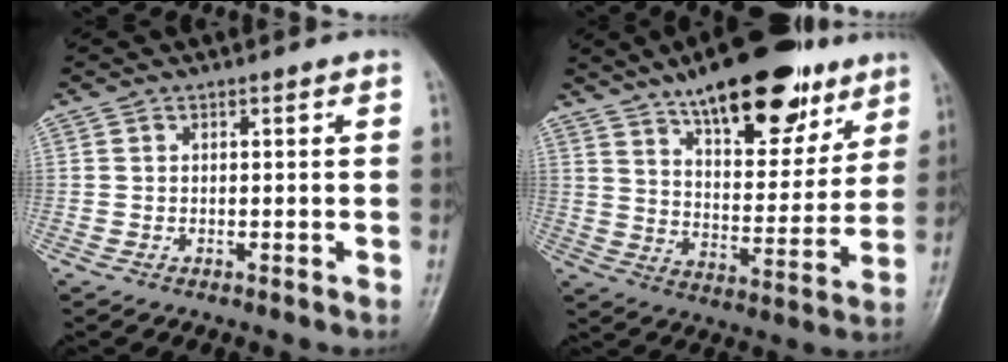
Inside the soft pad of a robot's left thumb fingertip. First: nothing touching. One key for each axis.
{"total": 22.1, "fx": 14.3, "fy": 8.9, "fz": 14.2, "tx": -0.167, "ty": -0.053, "tz": 0.225}